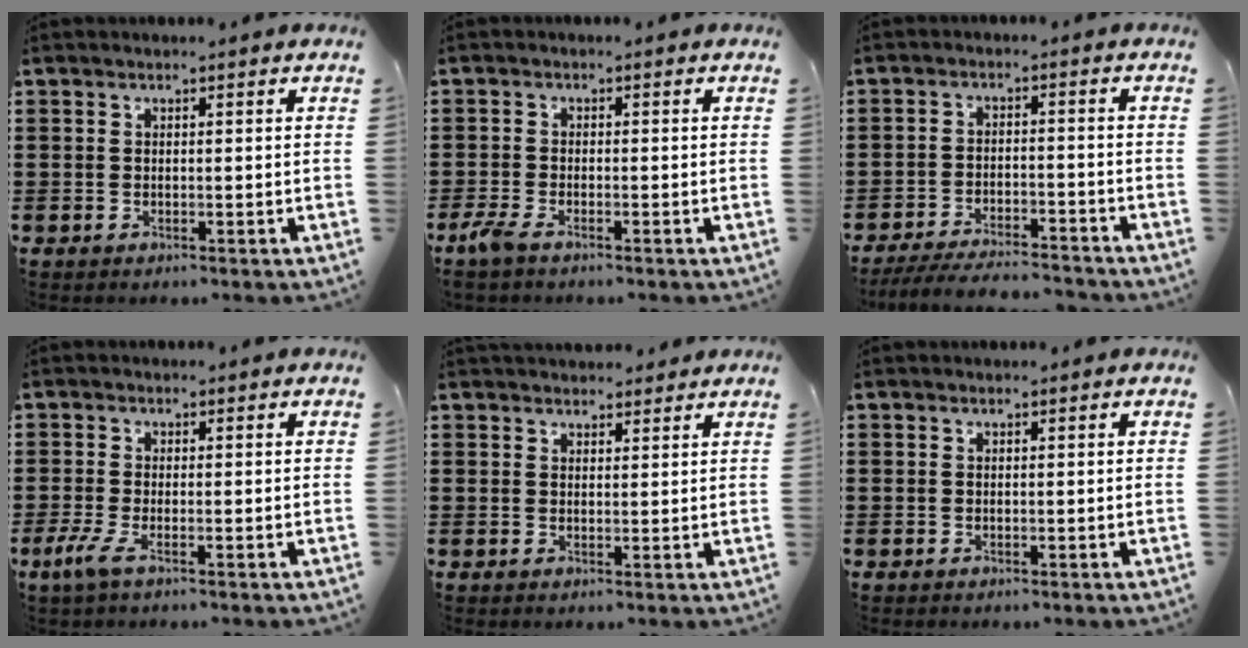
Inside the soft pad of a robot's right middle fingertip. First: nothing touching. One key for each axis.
{"total": 2.5, "fx": -1.6, "fy": 0.6, "fz": 1.7, "tx": -0.052, "ty": -0.006, "tz": -0.037}
{"total": 5.2, "fx": -5.0, "fy": 0.4, "fz": 1.5, "tx": -0.029, "ty": -0.003, "tz": -0.099}
{"total": 2.6, "fx": -0.9, "fy": 0.4, "fz": 2.4, "tx": -0.058, "ty": -0.008, "tz": -0.019}
{"total": 2.3, "fx": 2.3, "fy": 0.5, "fz": -0.1, "tx": 0.004, "ty": -0.002, "tz": 0.043}
{"total": 0.0}